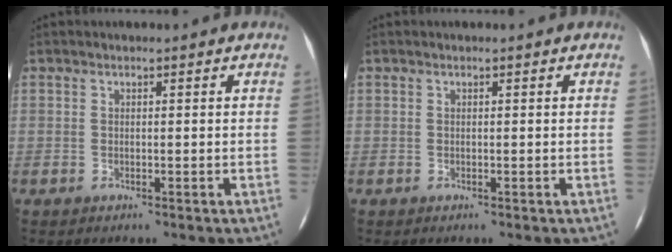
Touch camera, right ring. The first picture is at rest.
{"total": 0.0}